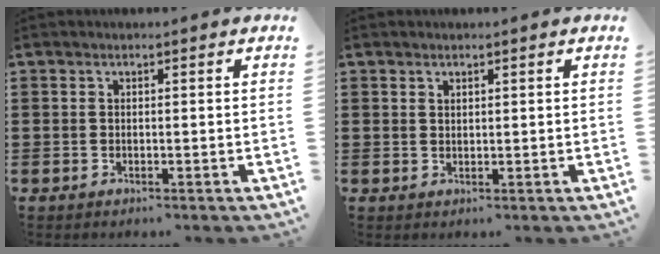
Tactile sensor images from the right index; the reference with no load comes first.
{"total": 0.9, "force": [0.8, 0.5, 0.2], "torque": [-0.006, 0.002, 0.015]}